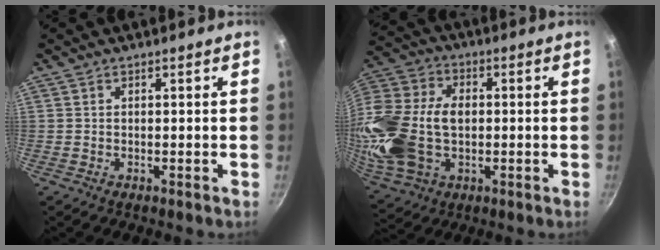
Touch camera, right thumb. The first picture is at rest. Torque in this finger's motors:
{"motor_torque": [2.58, 2.43, 1.64, -1.13, 0.30]}